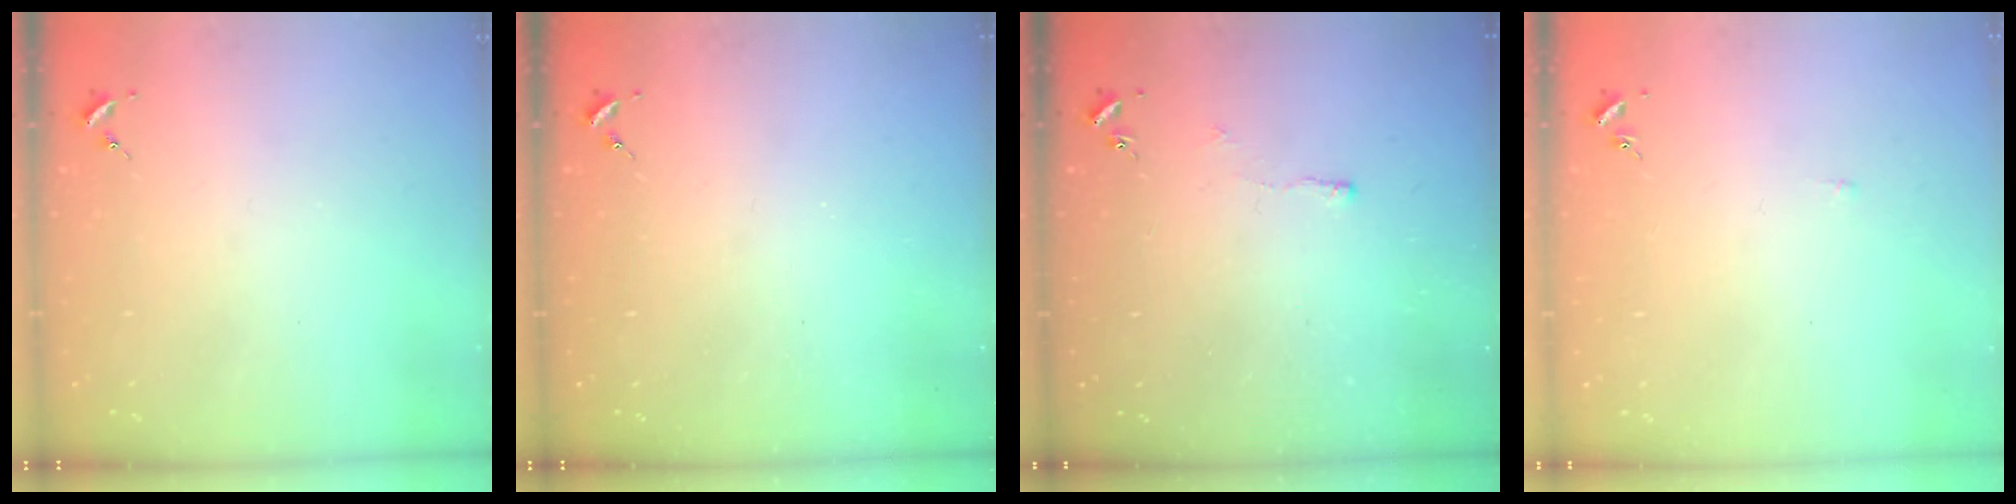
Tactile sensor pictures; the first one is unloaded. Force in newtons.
{"total": 0.0}
{"total": 2.8, "press": 2.8, "slide": 0.6}
{"total": 2.6, "press": 2.6, "slide": 0.3}